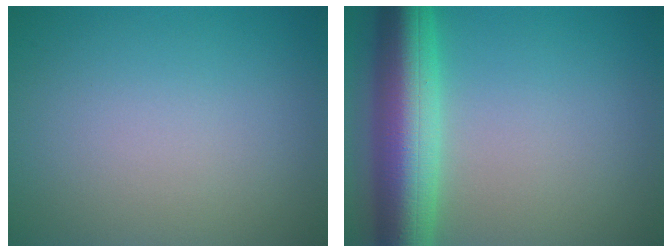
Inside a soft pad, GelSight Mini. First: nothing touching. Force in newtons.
{"total": 8.8, "press": 8.8, "slide": 0.4}